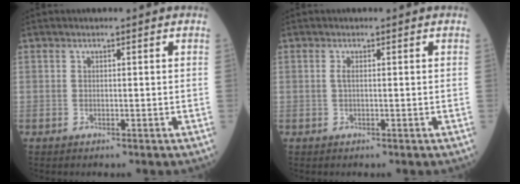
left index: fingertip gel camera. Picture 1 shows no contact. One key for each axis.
{"total": 0.8, "fx": 0.0, "fy": 0.1, "fz": 0.8, "tx": -0.021, "ty": -0.001, "tz": -0.001}